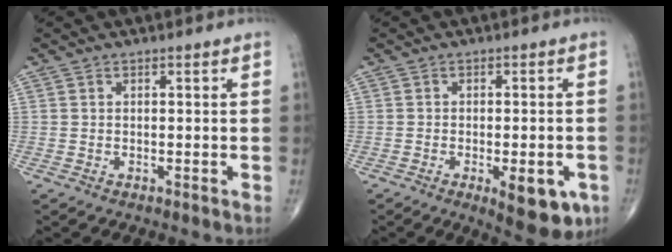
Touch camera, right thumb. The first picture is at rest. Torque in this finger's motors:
{"motor_torque": [1.13, 1.20, -0.13, -0.30, 0.23]}